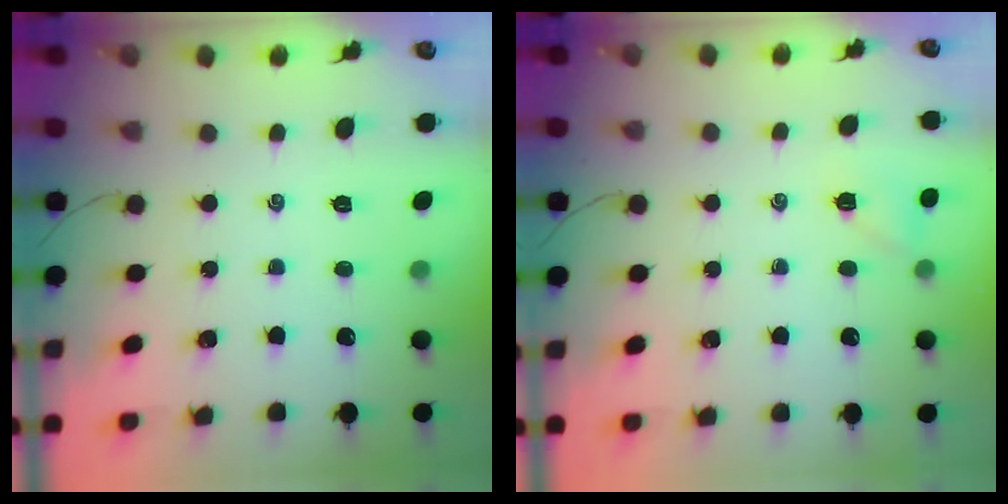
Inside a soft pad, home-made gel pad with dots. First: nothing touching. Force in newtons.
{"total": 5.0, "press": 4.8, "slide": 1.2}